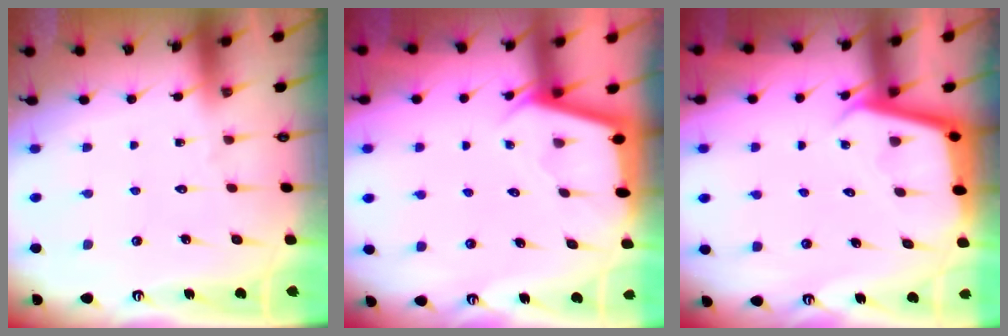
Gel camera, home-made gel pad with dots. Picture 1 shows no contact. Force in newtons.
{"total": 2.4, "press": 2.4, "slide": 0.2}
{"total": 3.3, "press": 3.3, "slide": 0.2}